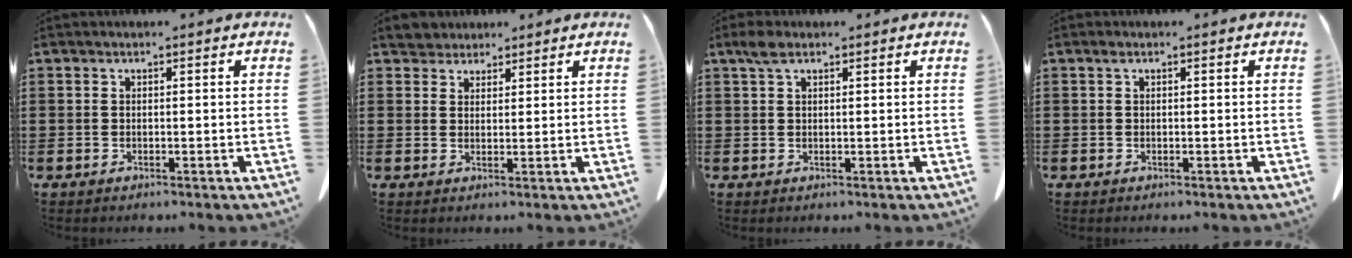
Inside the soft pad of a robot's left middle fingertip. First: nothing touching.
{"total": 3.1, "force": [2.9, 1.1, 0.0], "torque": [-0.011, -0.002, 0.057]}
{"total": 2.3, "force": [1.2, 1.0, 1.7], "torque": [-0.038, 0.004, 0.022]}
{"total": 0.5, "force": [0.3, 0.2, 0.3], "torque": [-0.009, 0.001, 0.006]}